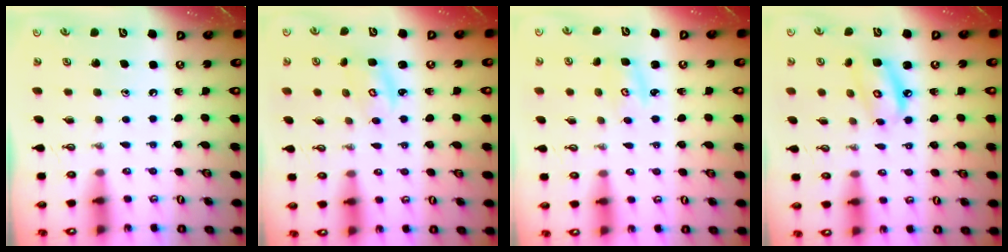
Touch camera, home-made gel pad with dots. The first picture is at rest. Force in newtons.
{"total": 2.9, "press": 2.9, "slide": 0.4}
{"total": 2.3, "press": 2.3, "slide": 0.2}
{"total": 7.8, "press": 7.7, "slide": 0.7}